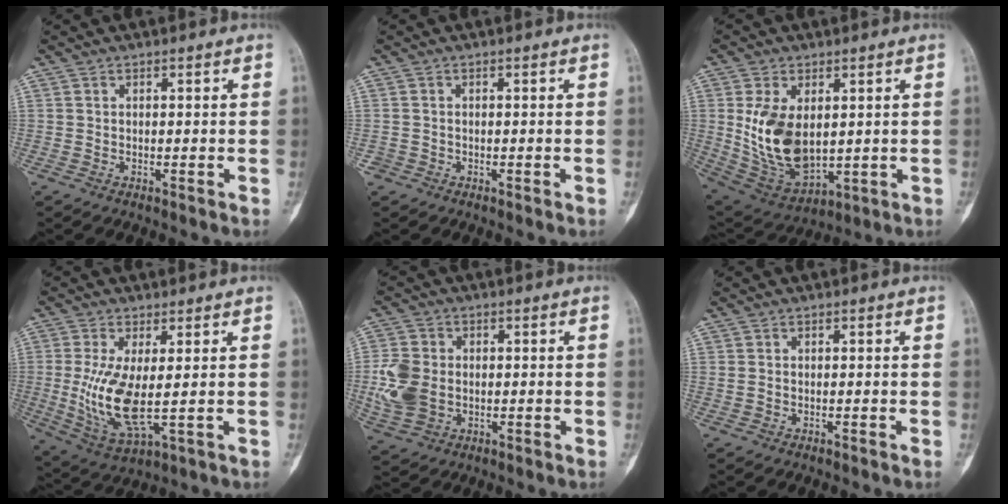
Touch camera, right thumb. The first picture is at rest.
{"total": 1.0, "force": [-0.5, 0.9, -0.1], "torque": [0.002, 0.005, -0.012]}
{"total": 14.4, "force": [1.6, 8.7, 11.3], "torque": [-0.197, -0.014, 0.055]}
{"total": 10.9, "force": [-0.2, 3.9, 10.2], "torque": [-0.221, -0.021, 0.009]}
{"total": 9.5, "force": [-0.7, 7.2, 6.2], "torque": [-0.132, 0.003, -0.009]}
{"total": 0.6, "force": [-0.1, 0.5, 0.4], "torque": [-0.010, 0.006, 0.001]}